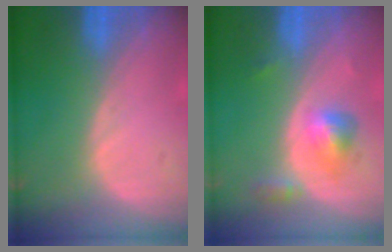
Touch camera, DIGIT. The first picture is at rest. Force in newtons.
{"total": 4.0, "press": 4.0, "slide": 0.2}